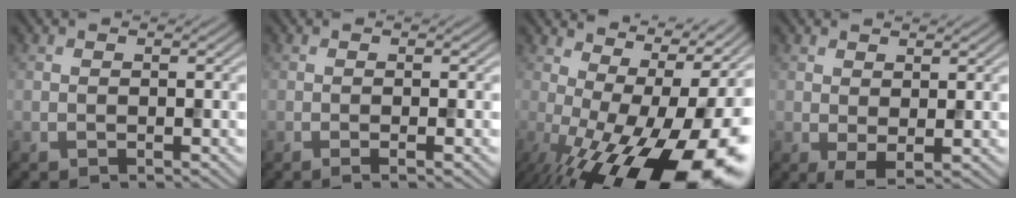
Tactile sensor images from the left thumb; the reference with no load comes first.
{"total": 1.3, "force": [-0.3, 0.2, 1.3], "torque": [-0.020, -0.001, -0.011]}
{"total": 21.0, "force": [-4.2, 9.3, 18.4], "torque": [-0.247, -0.012, -0.054]}
{"total": 2.0, "force": [0.6, 0.8, 1.7], "torque": [-0.037, -0.006, 0.014]}